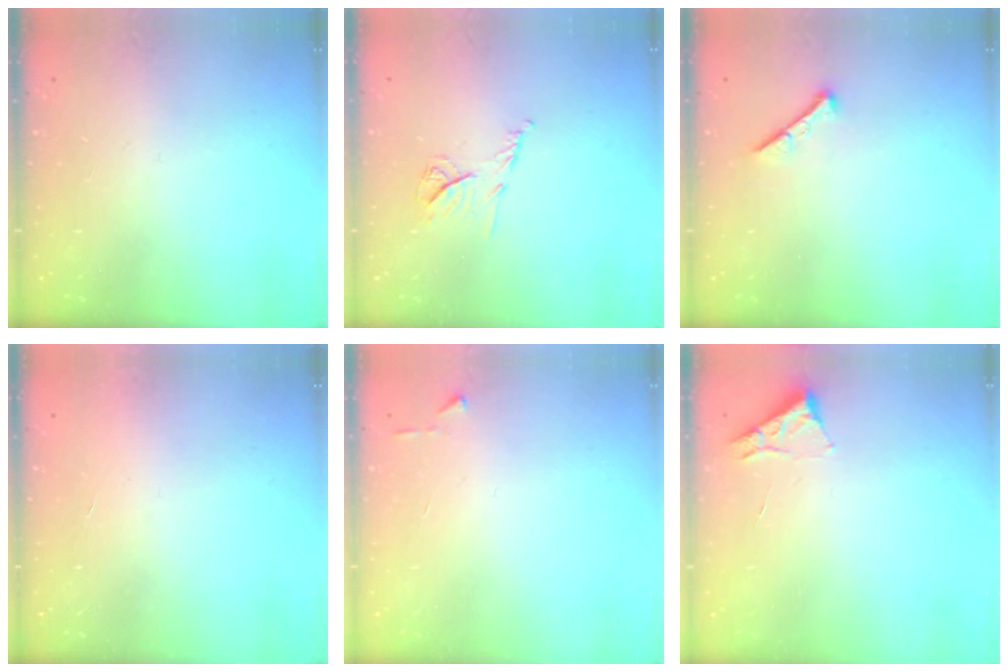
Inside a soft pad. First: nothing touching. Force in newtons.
{"total": 7.9, "press": 7.9, "slide": 0.3}
{"total": 0.0}
{"total": 1.8, "press": 1.8, "slide": 0.1}
{"total": 3.9, "press": 3.9, "slide": 0.5}
{"total": 3.4, "press": 3.3, "slide": 0.5}